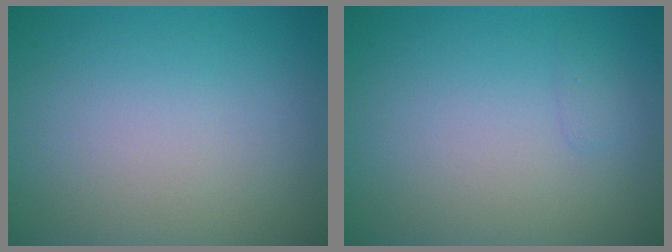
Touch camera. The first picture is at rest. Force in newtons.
{"total": 0.6, "press": 0.6, "slide": 0.1}